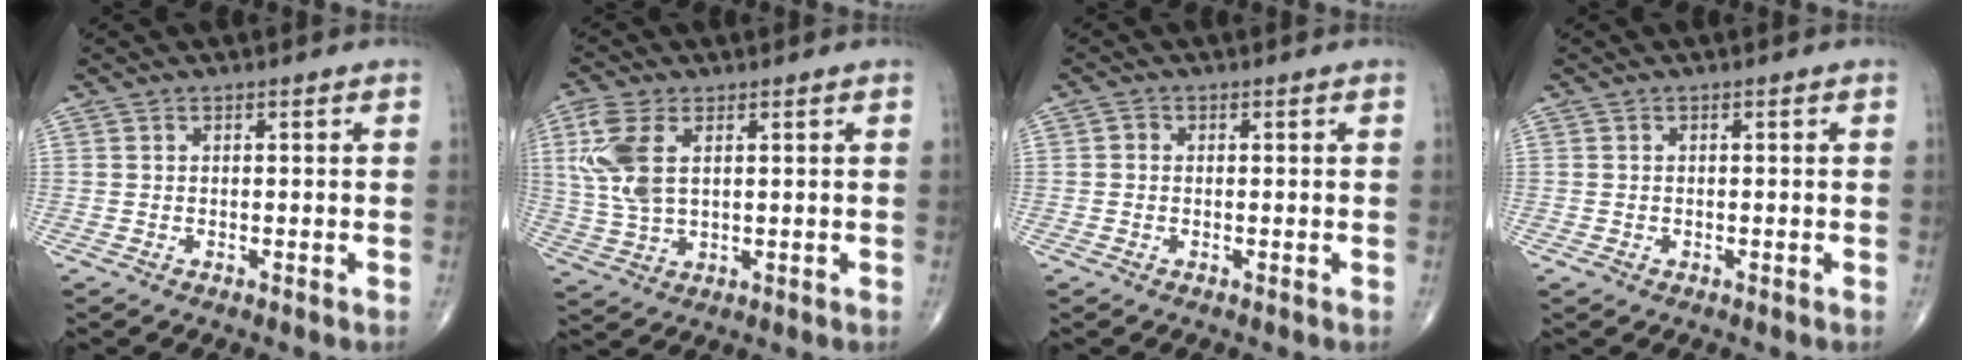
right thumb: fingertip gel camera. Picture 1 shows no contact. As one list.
[{"total": 9.5, "force": [2.7, 5.2, 7.4], "torque": [-0.175, 0.002, 0.056]}, {"total": 0.9, "force": [-0.1, 0.8, 0.4], "torque": [-0.002, 0.002, -0.005]}, {"total": 0.7, "force": [-0.4, 0.5, 0.3], "torque": [-0.005, 0.001, -0.006]}]